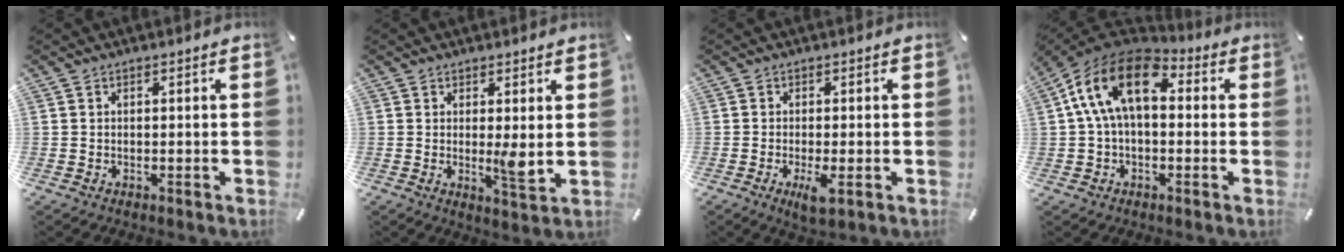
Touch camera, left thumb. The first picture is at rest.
{"total": 4.8, "force": [0.6, 1.0, 4.6], "torque": [-0.074, -0.017, 0.008]}
{"total": 4.7, "force": [-1.4, 1.4, 4.3], "torque": [-0.080, -0.008, -0.021]}
{"total": 15.3, "force": [3.1, 9.3, 11.8], "torque": [-0.236, 0.001, 0.055]}